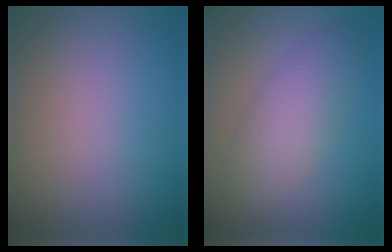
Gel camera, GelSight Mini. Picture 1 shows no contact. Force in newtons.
{"total": 4.1, "press": 4.1, "slide": 0.1}